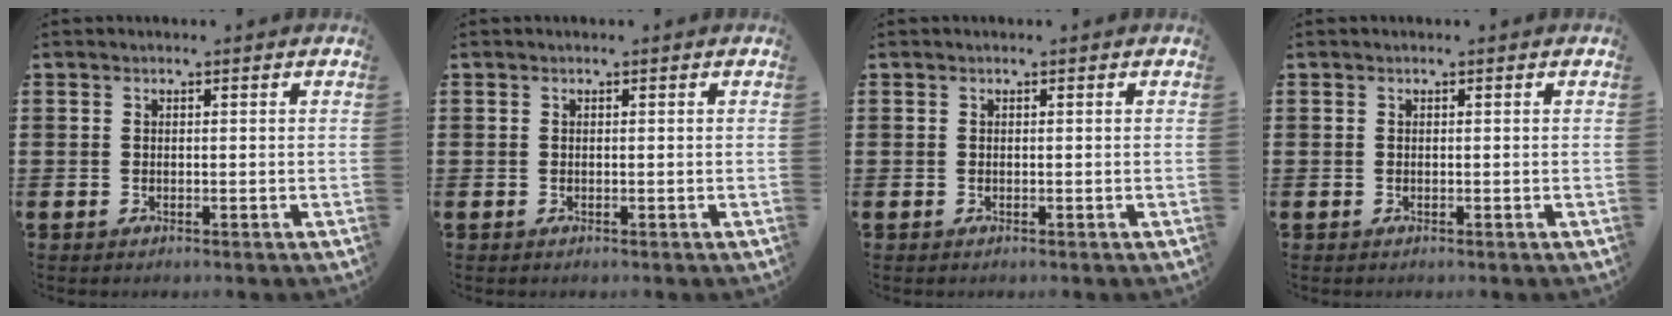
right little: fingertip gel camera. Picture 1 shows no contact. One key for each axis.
{"total": 0.0}
{"total": 0.0}
{"total": 0.0}